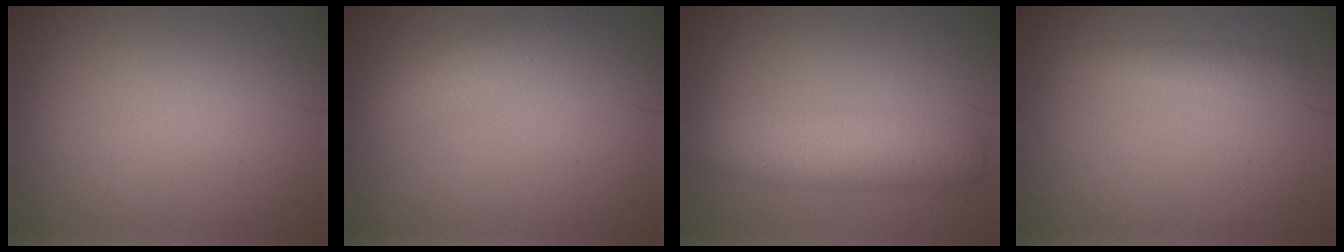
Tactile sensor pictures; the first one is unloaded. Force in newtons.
{"total": 3.0, "press": 3.0, "slide": 0.1}
{"total": 4.9, "press": 4.9, "slide": 0.1}
{"total": 1.4, "press": 1.4, "slide": 0.0}